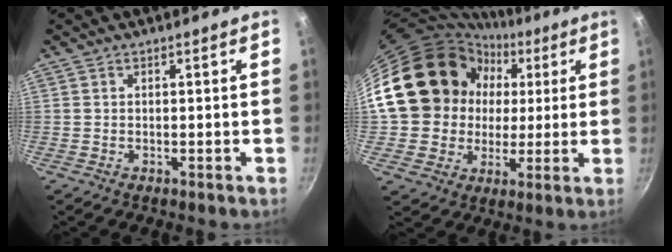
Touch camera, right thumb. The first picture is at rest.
{"total": 20.6, "force": [3.6, 18.0, 9.4], "torque": [-0.144, 0.030, 0.073]}